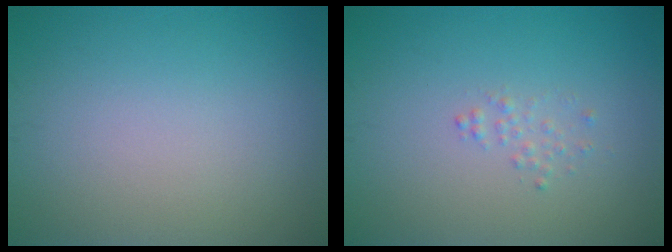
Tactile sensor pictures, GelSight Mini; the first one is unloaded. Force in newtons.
{"total": 0.9, "press": 0.9, "slide": 0.0}